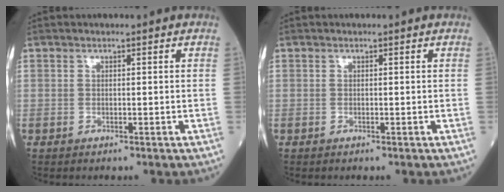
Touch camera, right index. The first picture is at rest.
{"total": 0.0}